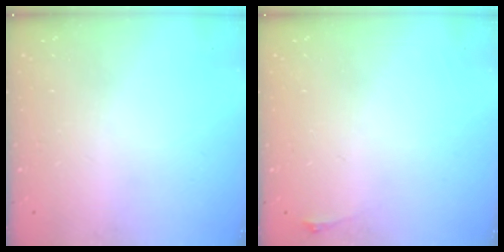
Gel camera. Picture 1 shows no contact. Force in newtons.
{"total": 2.8, "press": 2.1, "slide": 1.9}